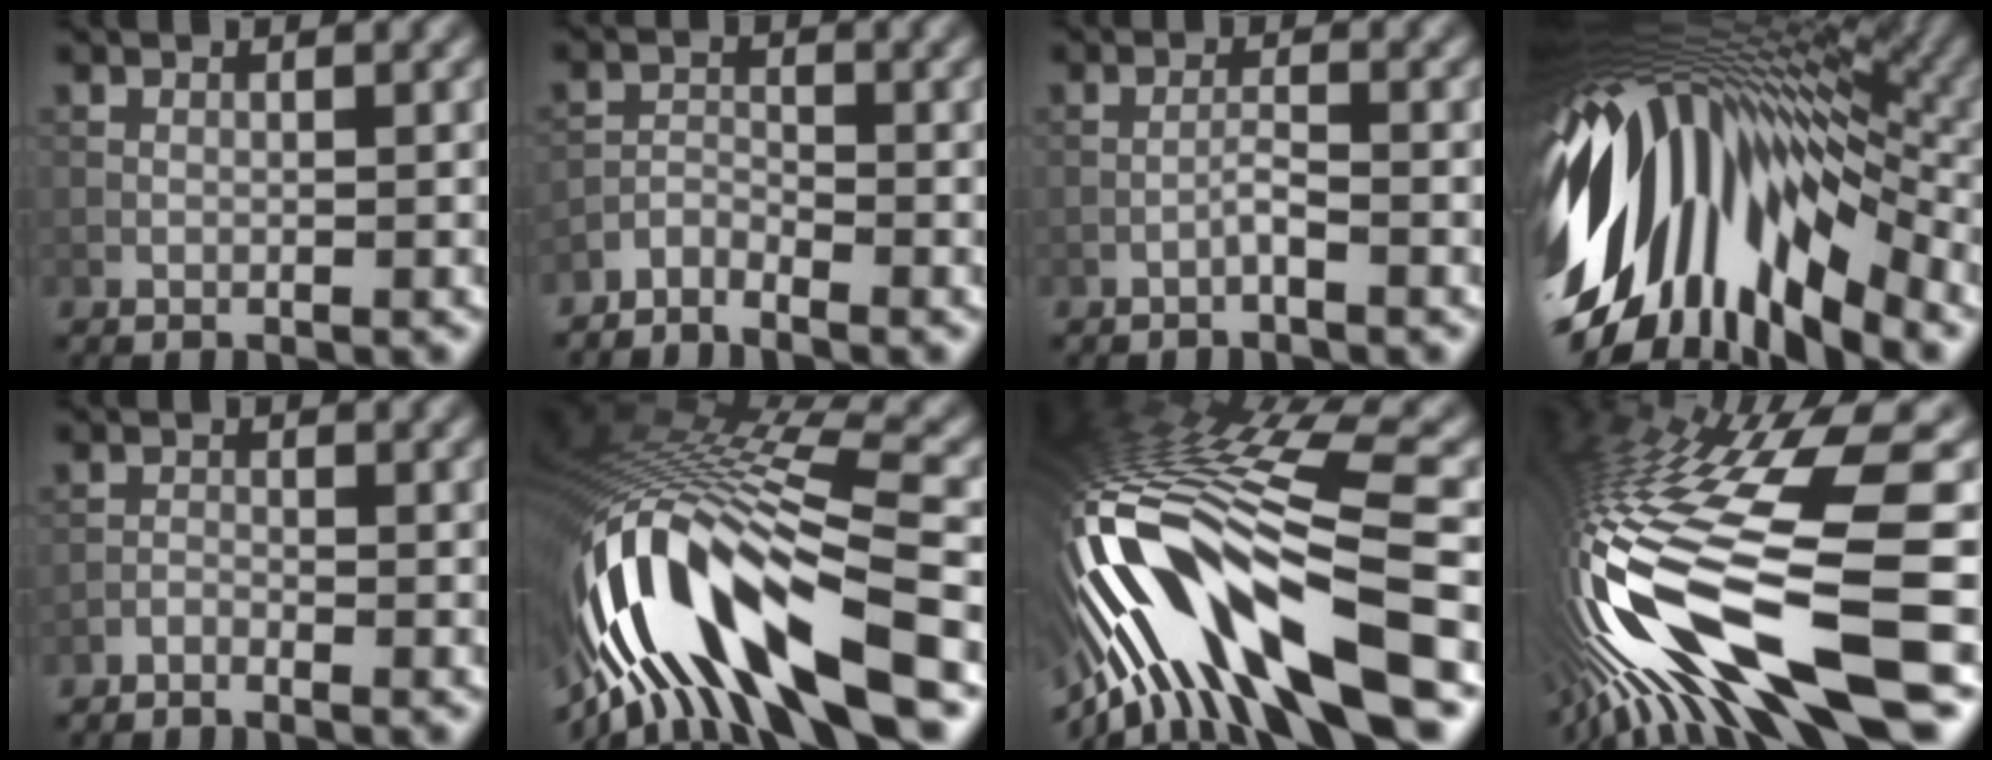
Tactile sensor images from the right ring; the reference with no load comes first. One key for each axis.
{"total": 1.6, "fx": -1.6, "fy": 0.4, "fz": 0.1, "tx": -0.008, "ty": 0.001, "tz": -0.036}
{"total": 0.8, "fx": -0.4, "fy": -0.2, "fz": 0.7, "tx": -0.015, "ty": 0.009, "tz": -0.008}
{"total": 16.1, "fx": -2.2, "fy": 8.6, "fz": 13.4, "tx": -0.244, "ty": 0.006, "tz": -0.049}
{"total": 0.7, "fx": -0.7, "fy": 0.1, "fz": 0.0, "tx": -0.004, "ty": 0.002, "tz": -0.014}
{"total": 15.6, "fx": -6.0, "fy": 4.6, "fz": 13.7, "tx": -0.273, "ty": 0.011, "tz": -0.096}
{"total": 15.9, "fx": -5.7, "fy": 4.4, "fz": 14.2, "tx": -0.274, "ty": 0.008, "tz": -0.095}
{"total": 16.6, "fx": -5.2, "fy": 3.2, "fz": 15.4, "tx": -0.296, "ty": -0.018, "tz": -0.077}